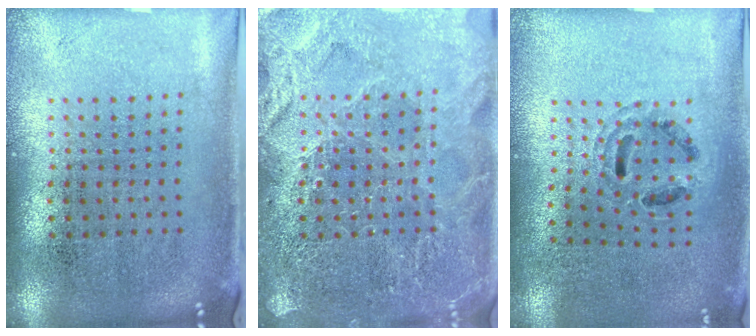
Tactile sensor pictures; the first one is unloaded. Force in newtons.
{"total": 3.6, "press": 3.6, "slide": 0.4}
{"total": 0.8, "press": 0.8, "slide": 0.2}